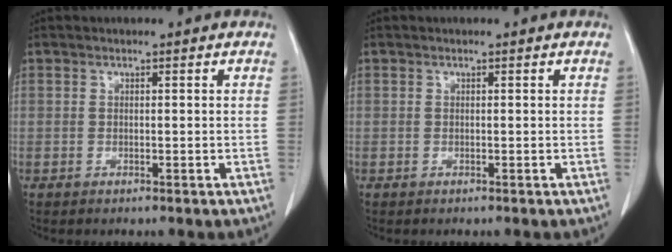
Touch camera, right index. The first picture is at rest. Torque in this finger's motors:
{"motor_torque": [0.00, 0.00, 0.00, 0.00]}